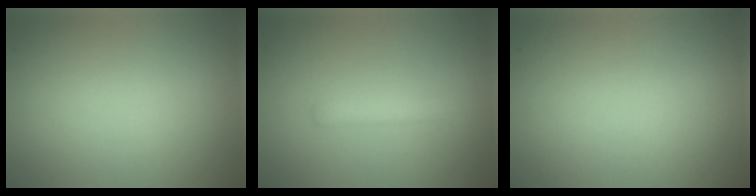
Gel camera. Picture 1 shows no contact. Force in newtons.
{"total": 1.8, "press": 1.8, "slide": 0.1}
{"total": 0.0}